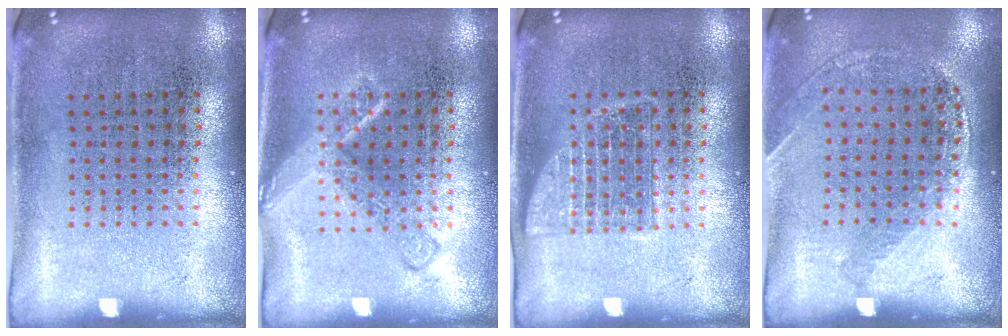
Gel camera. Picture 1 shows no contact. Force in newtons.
{"total": 2.2, "press": 2.2, "slide": 0.4}
{"total": 1.1, "press": 1.1, "slide": 0.3}
{"total": 1.2, "press": 1.2, "slide": 0.2}